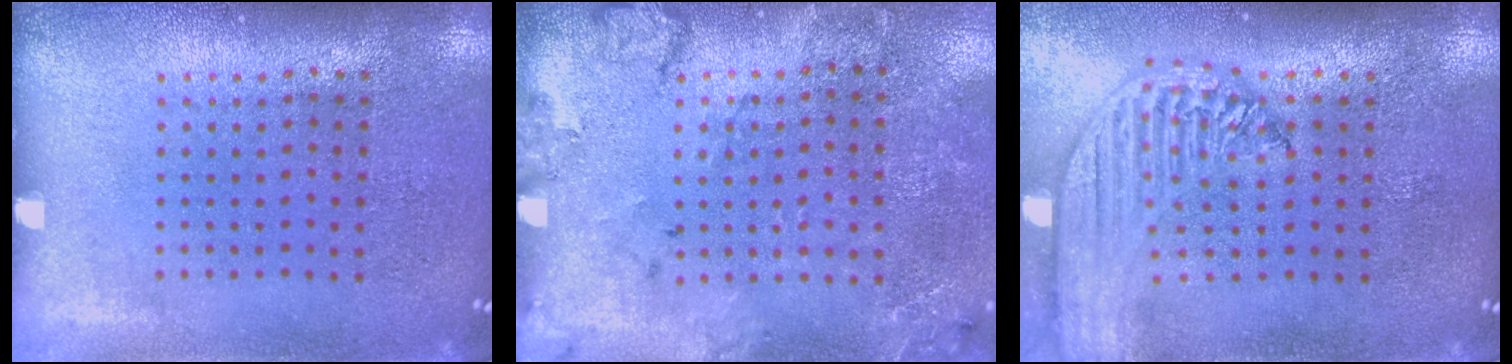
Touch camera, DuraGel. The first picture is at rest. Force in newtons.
{"total": 1.8, "press": 1.6, "slide": 0.8}
{"total": 2.6, "press": 2.1, "slide": 1.4}